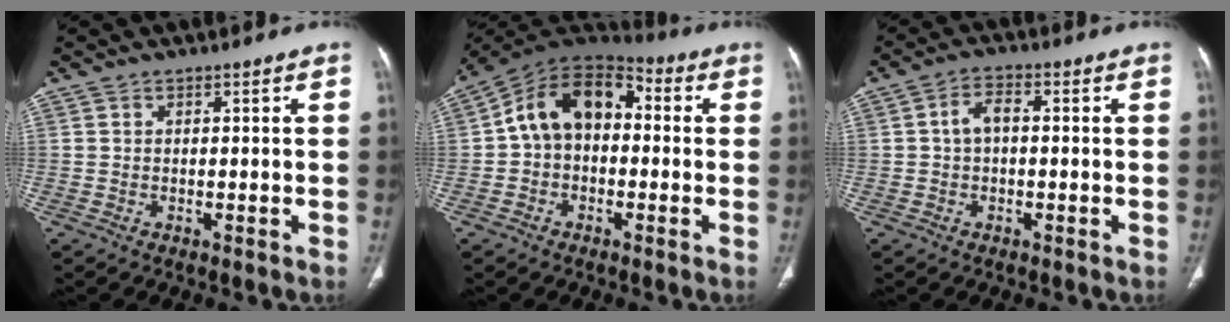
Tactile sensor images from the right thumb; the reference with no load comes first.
{"total": 13.4, "force": [0.7, 9.4, 9.5], "torque": [-0.133, 0.046, -0.004]}
{"total": 3.9, "force": [0.1, 2.4, 3.1], "torque": [-0.052, 0.017, -0.004]}